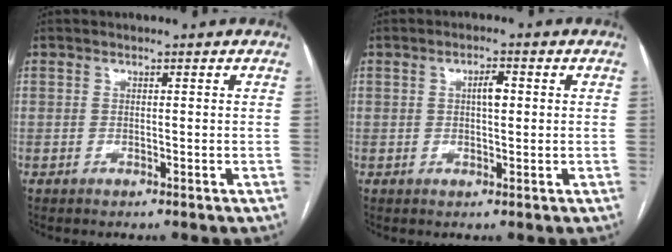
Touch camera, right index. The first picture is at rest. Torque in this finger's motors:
{"motor_torque": [0.48, 0.06, 0.15, 0.05]}